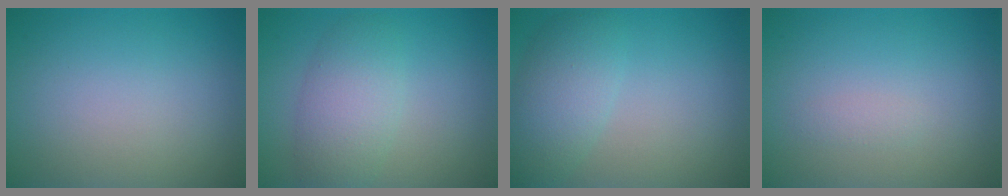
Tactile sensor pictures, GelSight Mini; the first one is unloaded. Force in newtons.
{"total": 4.1, "press": 4.1, "slide": 0.2}
{"total": 4.2, "press": 4.2, "slide": 0.2}
{"total": 0.6, "press": 0.6, "slide": 0.0}